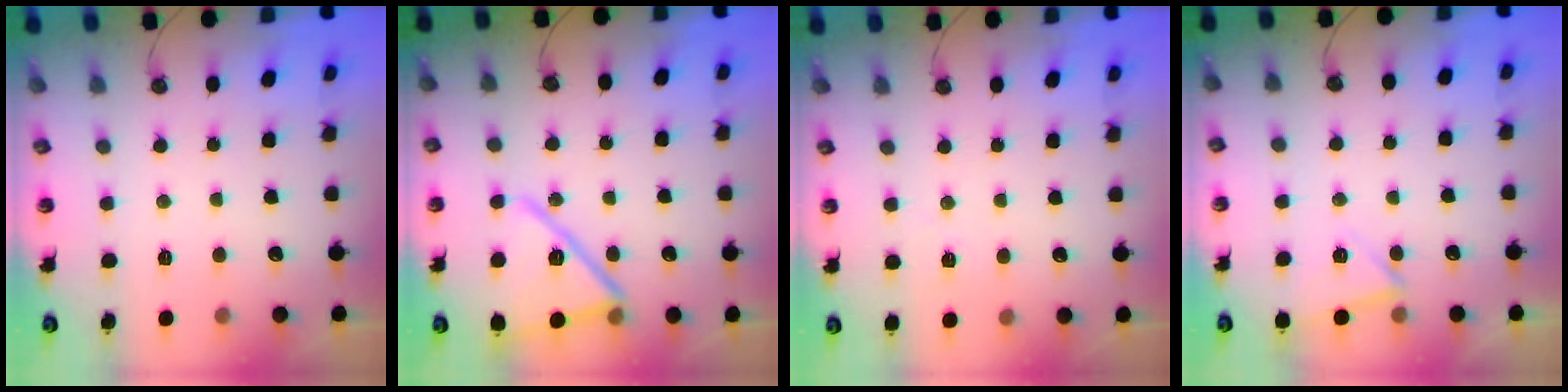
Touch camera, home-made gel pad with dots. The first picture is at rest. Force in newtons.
{"total": 16.1, "press": 14.2, "slide": 7.6}
{"total": 2.0, "press": 1.7, "slide": 0.9}
{"total": 4.2, "press": 4.0, "slide": 1.5}